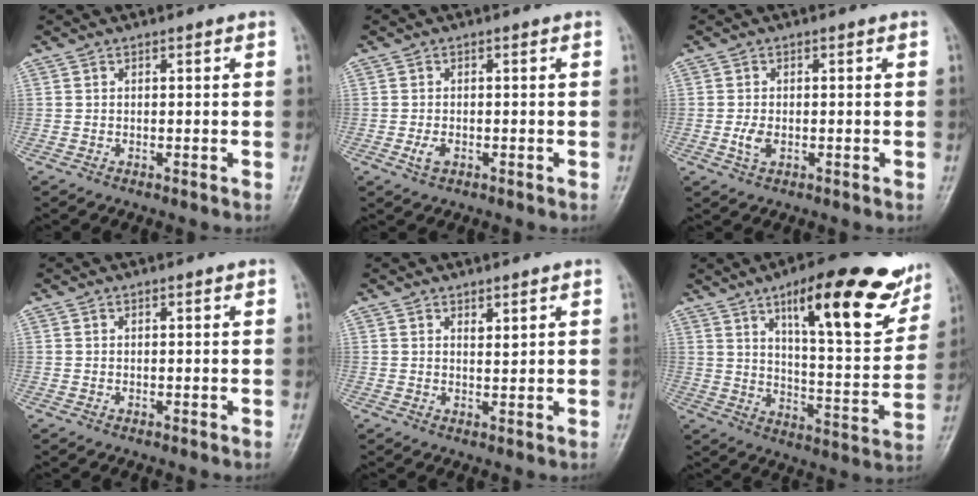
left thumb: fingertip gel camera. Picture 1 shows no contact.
{"total": 2.1, "force": [-0.8, 1.2, 1.5], "torque": [-0.031, 0.001, -0.014]}
{"total": 2.6, "force": [-0.6, 1.5, 2.0], "torque": [-0.042, 0.000, -0.012]}
{"total": 0.0}
{"total": 1.3, "force": [1.0, 0.4, 0.8], "torque": [-0.006, -0.009, 0.019]}
{"total": 21.9, "force": [12.6, 6.5, 16.6], "torque": [-0.196, -0.052, 0.190]}